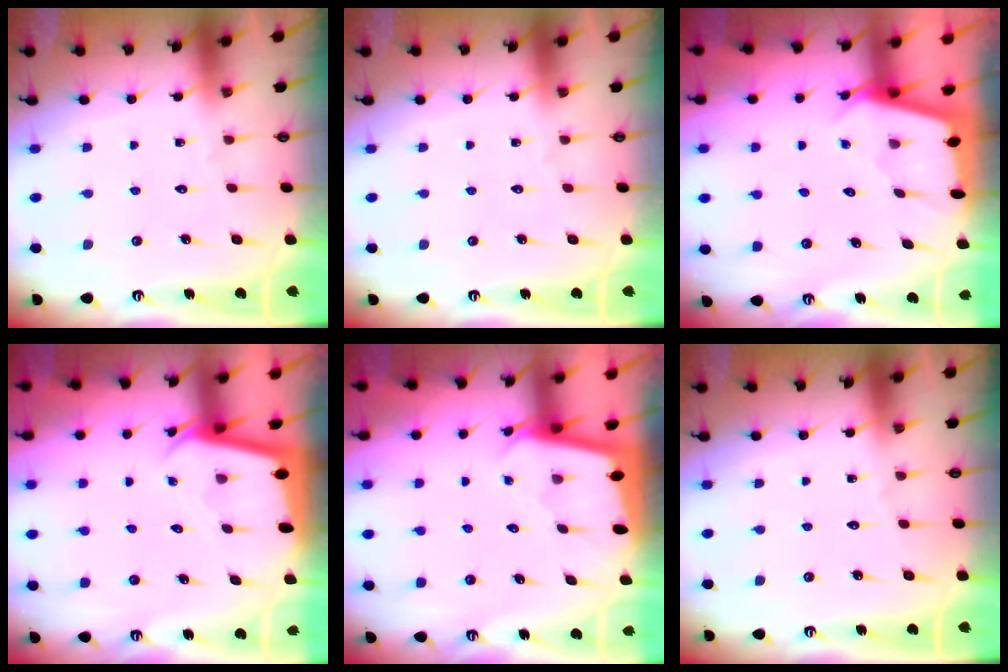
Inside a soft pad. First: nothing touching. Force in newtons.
{"total": 0.0}
{"total": 2.4, "press": 2.4, "slide": 0.3}
{"total": 2.2, "press": 2.2, "slide": 0.1}
{"total": 2.0, "press": 2.0, "slide": 0.1}
{"total": 0.0}